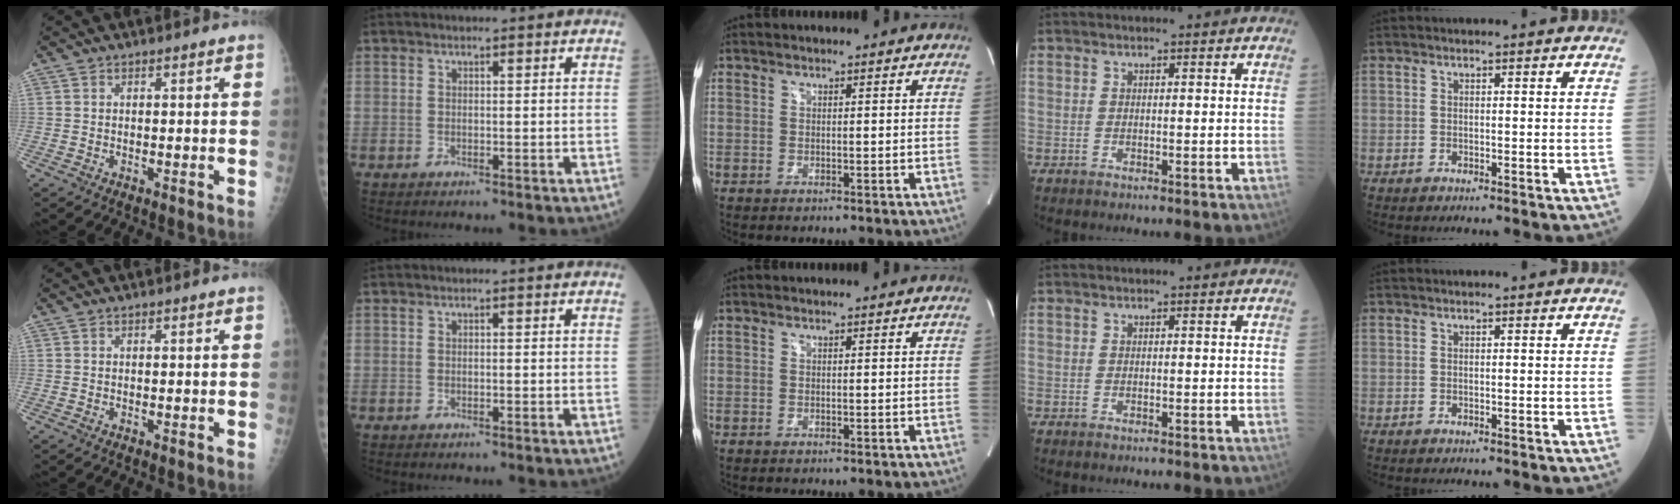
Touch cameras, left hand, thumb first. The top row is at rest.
{}